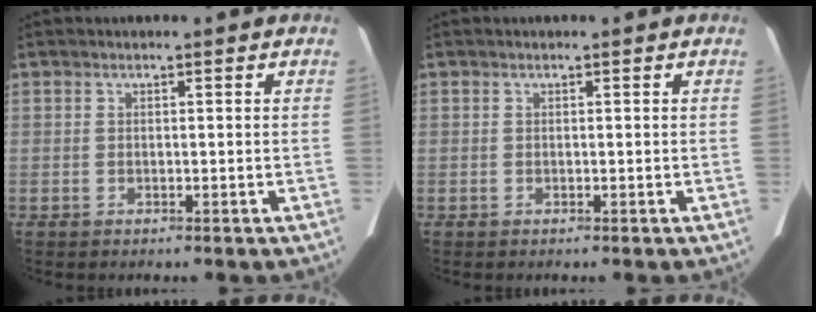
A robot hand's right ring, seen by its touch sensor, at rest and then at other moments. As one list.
[{"total": 0.0}]